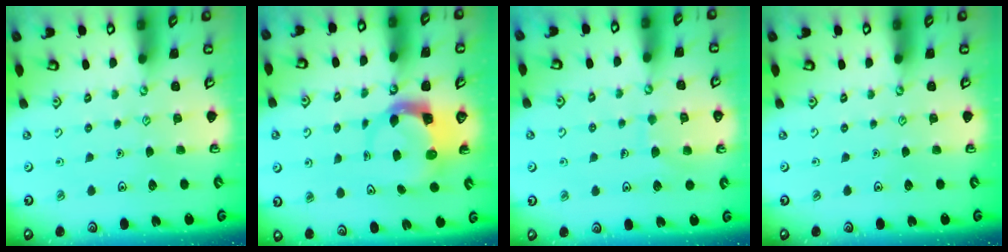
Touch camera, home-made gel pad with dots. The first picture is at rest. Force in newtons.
{"total": 3.9, "press": 3.9, "slide": 0.6}
{"total": 7.9, "press": 7.9, "slide": 0.4}
{"total": 0.0}